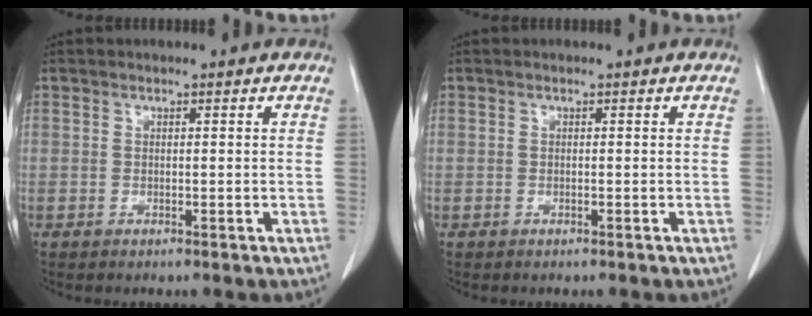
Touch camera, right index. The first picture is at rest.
{"total": 0.0}